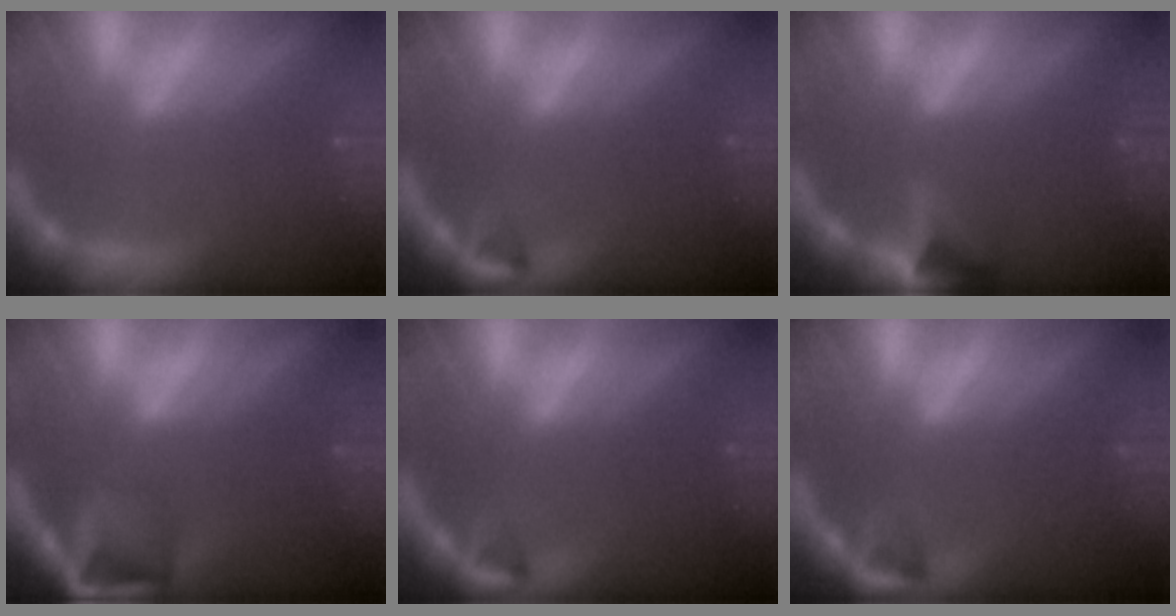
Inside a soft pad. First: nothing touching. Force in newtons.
{"total": 1.5}
{"total": 3.9}
{"total": 5.4}
{"total": 1.5}
{"total": 1.9}